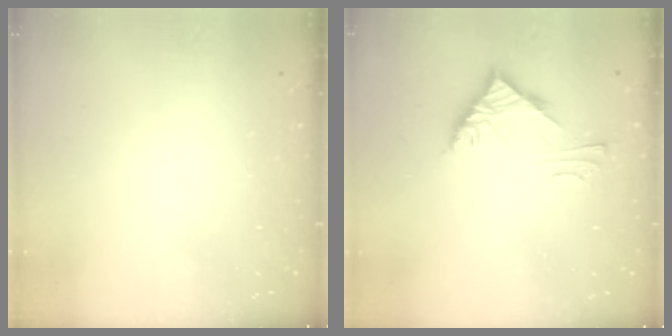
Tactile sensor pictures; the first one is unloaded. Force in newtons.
{"total": 5.3, "press": 5.2, "slide": 0.3}